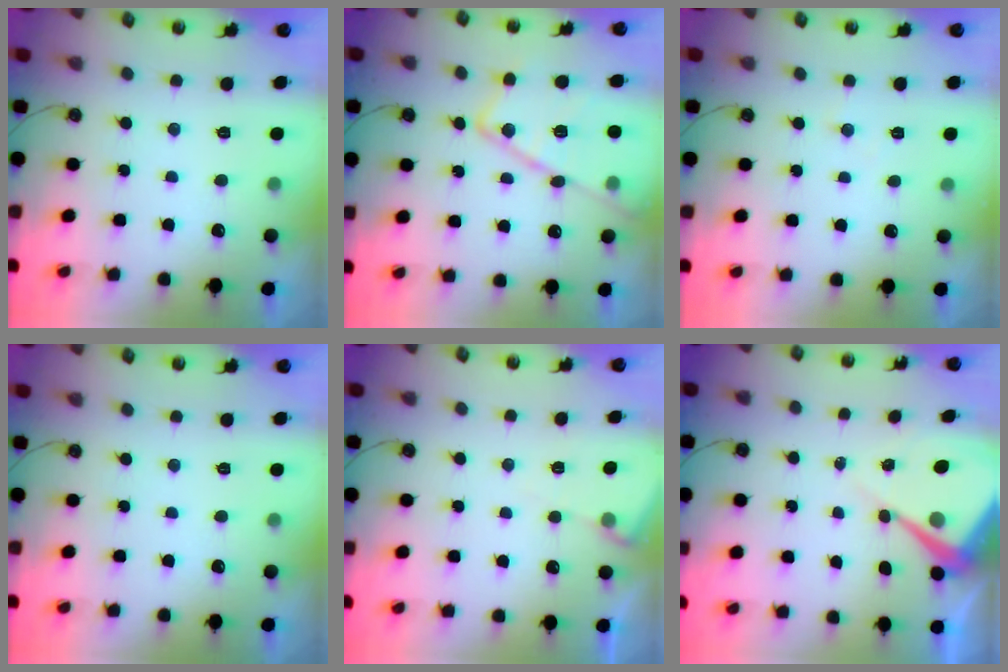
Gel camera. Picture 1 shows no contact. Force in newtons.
{"total": 19.6, "press": 19.5, "slide": 1.4}
{"total": 4.7, "press": 4.6, "slide": 0.6}
{"total": 0.0}
{"total": 4.7, "press": 4.7, "slide": 0.6}
{"total": 7.2, "press": 7.2, "slide": 0.6}